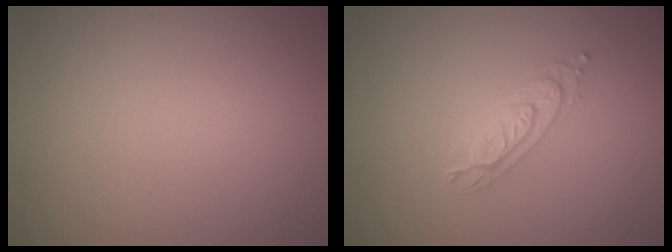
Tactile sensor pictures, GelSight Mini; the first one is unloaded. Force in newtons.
{"total": 2.2, "press": 2.2, "slide": 0.3}